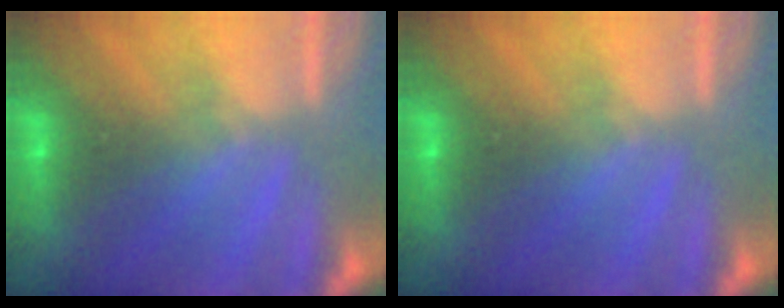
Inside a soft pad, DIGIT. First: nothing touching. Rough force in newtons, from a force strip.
{"total": 0.0}